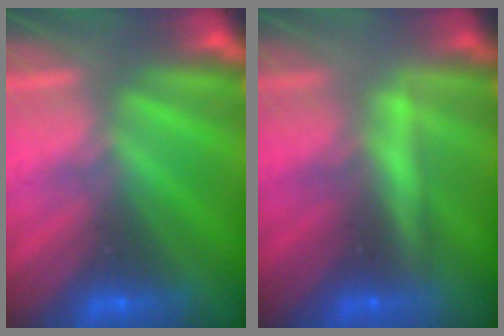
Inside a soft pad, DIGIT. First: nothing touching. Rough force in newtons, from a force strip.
{"total": 2.0}